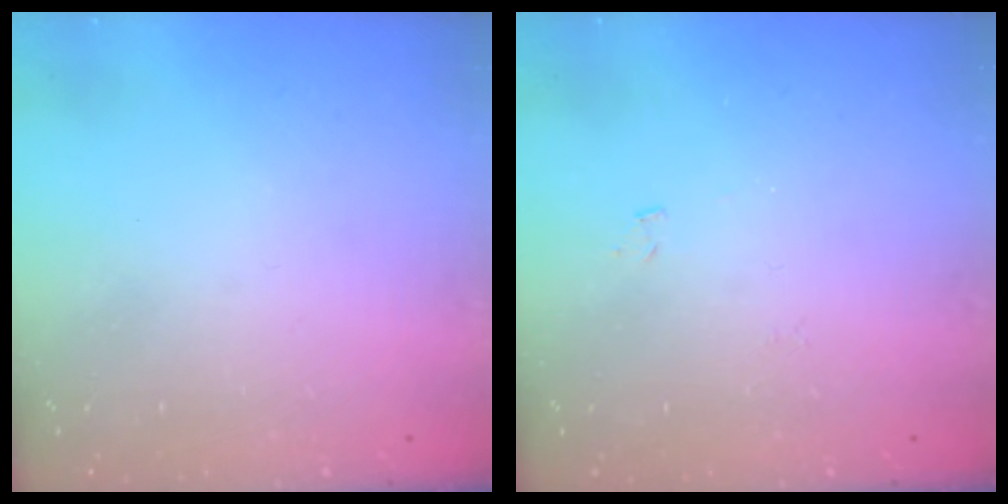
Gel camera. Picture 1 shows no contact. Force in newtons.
{"total": 4.1, "press": 4.1, "slide": 0.4}